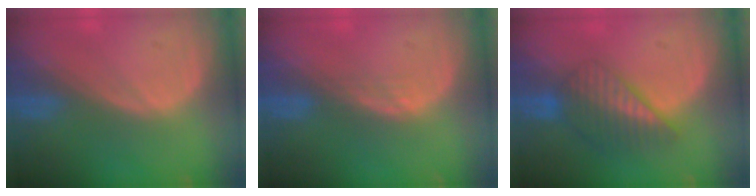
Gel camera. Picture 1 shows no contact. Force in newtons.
{"total": 1.5, "press": 1.5, "slide": 0.3}
{"total": 6.6, "press": 5.9, "slide": 2.9}